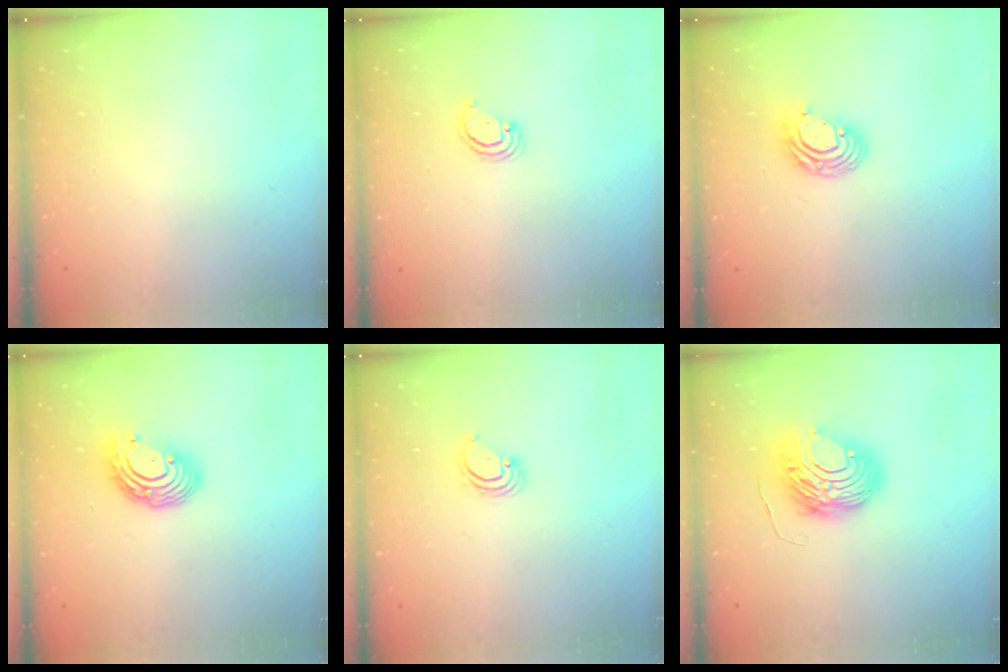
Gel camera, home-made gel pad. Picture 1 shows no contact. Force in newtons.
{"total": 2.5, "press": 2.5, "slide": 0.2}
{"total": 8.0, "press": 8.0, "slide": 0.4}
{"total": 9.8, "press": 9.7, "slide": 0.9}
{"total": 3.4, "press": 3.4, "slide": 0.1}
{"total": 10.4, "press": 10.3, "slide": 1.1}